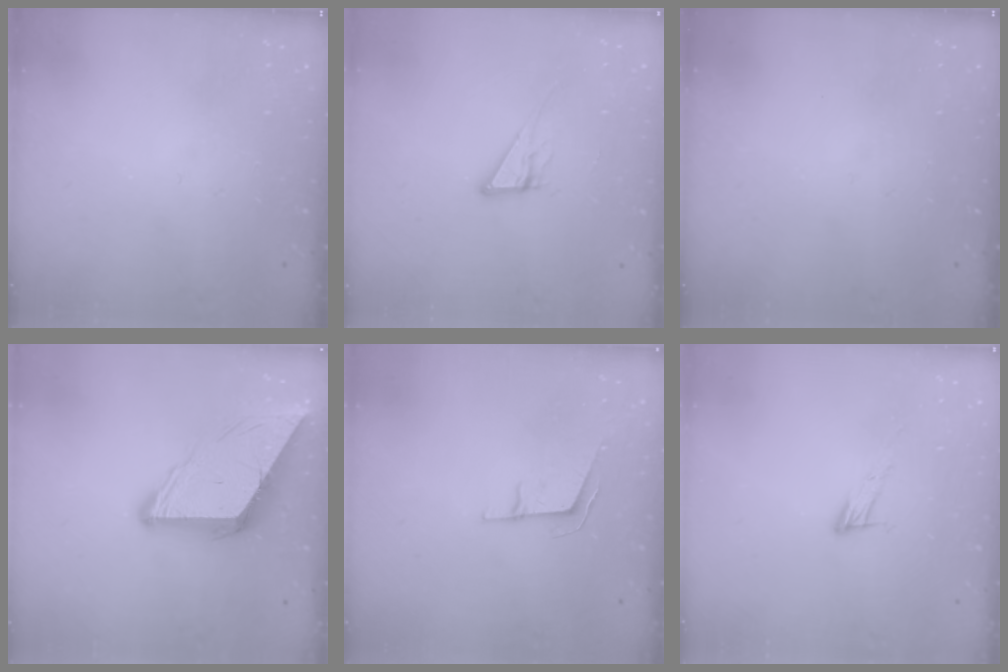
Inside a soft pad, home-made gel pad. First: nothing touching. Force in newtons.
{"total": 6.6, "press": 6.6, "slide": 0.3}
{"total": 0.0}
{"total": 10.3, "press": 10.3, "slide": 1.1}
{"total": 5.8, "press": 5.2, "slide": 2.6}
{"total": 6.4, "press": 6.4, "slide": 0.4}